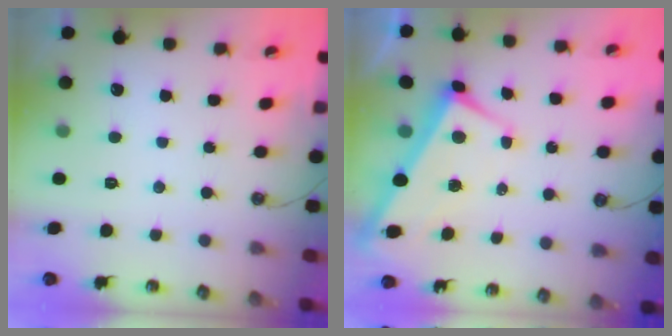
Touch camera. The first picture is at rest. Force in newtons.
{"total": 3.0, "press": 2.9, "slide": 0.9}